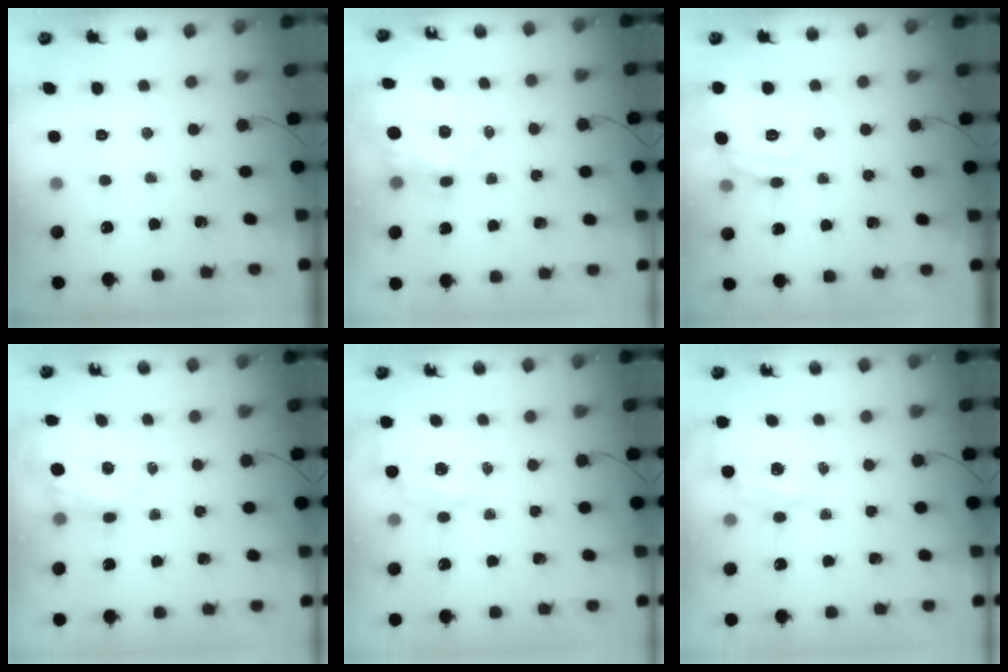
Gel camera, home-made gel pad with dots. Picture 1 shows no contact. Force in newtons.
{"total": 13.1, "press": 12.9, "slide": 2.3}
{"total": 16.9, "press": 16.9, "slide": 0.6}
{"total": 9.1, "press": 9.0, "slide": 1.5}
{"total": 1.7, "press": 1.6, "slide": 0.5}
{"total": 1.7, "press": 1.6, "slide": 0.5}